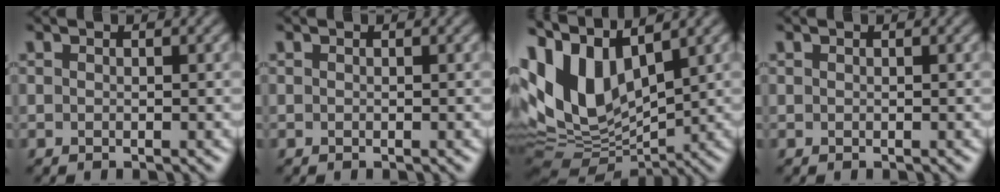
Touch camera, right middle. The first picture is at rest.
{"total": 0.0}
{"total": 11.8, "force": [3.9, 6.5, 9.0], "torque": [-0.192, 0.011, 0.065]}
{"total": 0.0}